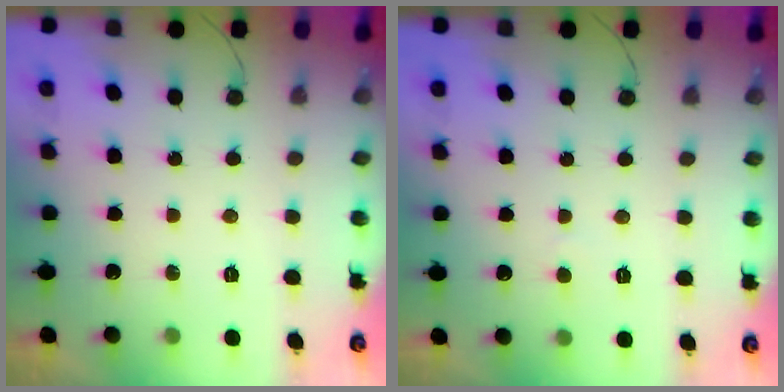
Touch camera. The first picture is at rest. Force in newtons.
{"total": 2.6, "press": 2.6, "slide": 0.3}